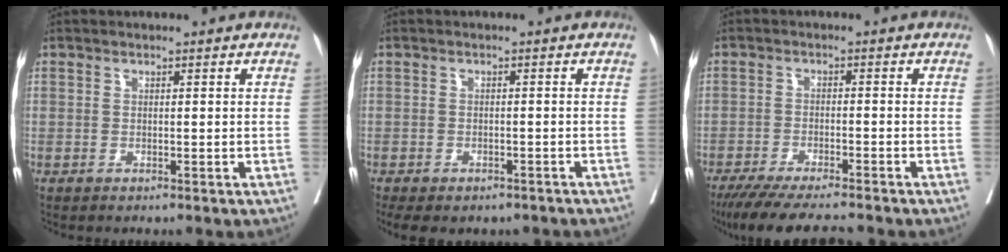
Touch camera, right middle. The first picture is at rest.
{"total": 9.4, "force": [-7.1, 4.5, 4.2], "torque": [-0.083, -0.003, -0.085]}
{"total": 10.6, "force": [-9.2, 0.7, 5.2], "torque": [-0.070, -0.024, -0.145]}